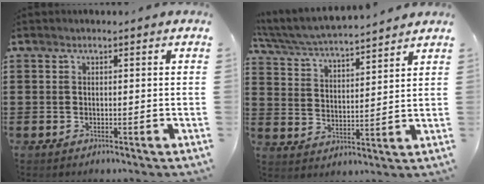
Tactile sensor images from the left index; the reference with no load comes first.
{"total": 5.0, "force": [4.8, 0.1, 1.4], "torque": [-0.050, -0.031, 0.079]}